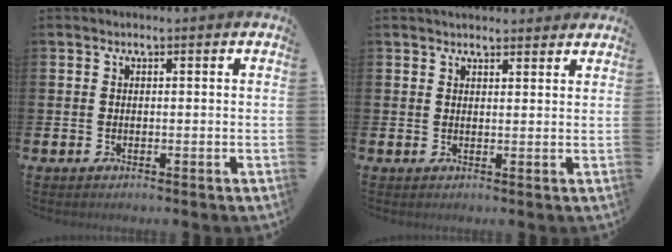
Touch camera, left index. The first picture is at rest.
{"total": 2.2, "force": [2.2, 0.5, 0.1], "torque": [0.003, -0.010, 0.038]}